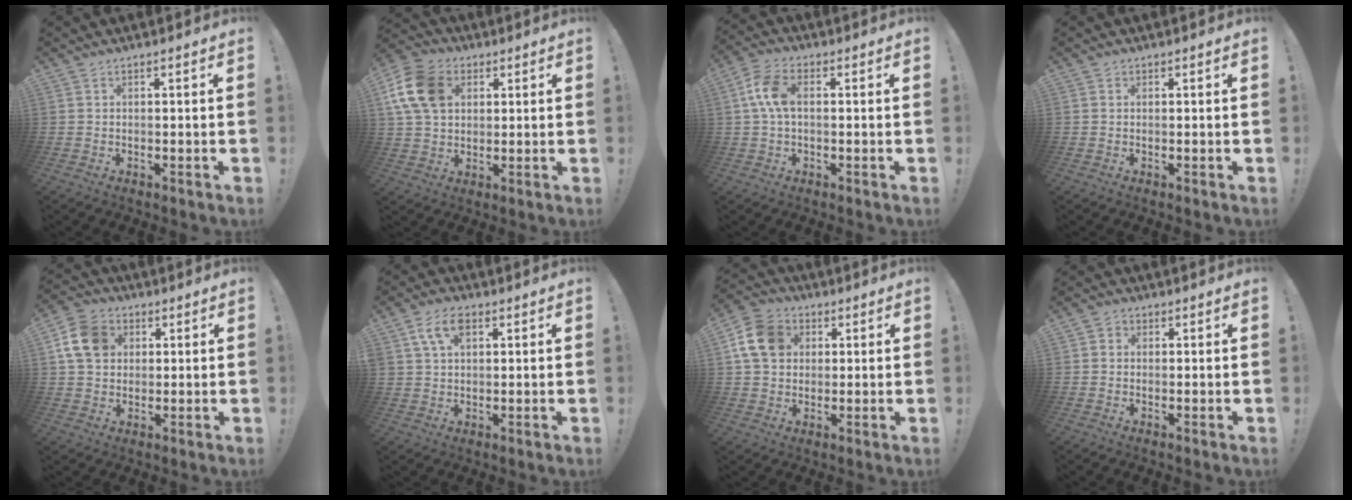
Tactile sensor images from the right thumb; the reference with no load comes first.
{"total": 14.6, "force": [4.5, 11.0, 8.5], "torque": [-0.151, -0.002, 0.093]}
{"total": 8.7, "force": [1.0, 5.1, 7.0], "torque": [-0.130, 0.010, 0.021]}
{"total": 0.6, "force": [0.4, 0.5, 0.0], "torque": [0.003, -0.001, 0.006]}
{"total": 11.7, "force": [3.4, 9.4, 6.1], "torque": [-0.097, 0.002, 0.071]}
{"total": 7.8, "force": [3.2, 4.9, 5.1], "torque": [-0.096, 0.008, 0.064]}
{"total": 12.5, "force": [3.3, 10.0, 6.6], "torque": [-0.113, 0.005, 0.072]}
{"total": 2.2, "force": [0.0, 2.1, 0.9], "torque": [-0.016, 0.007, 0.001]}